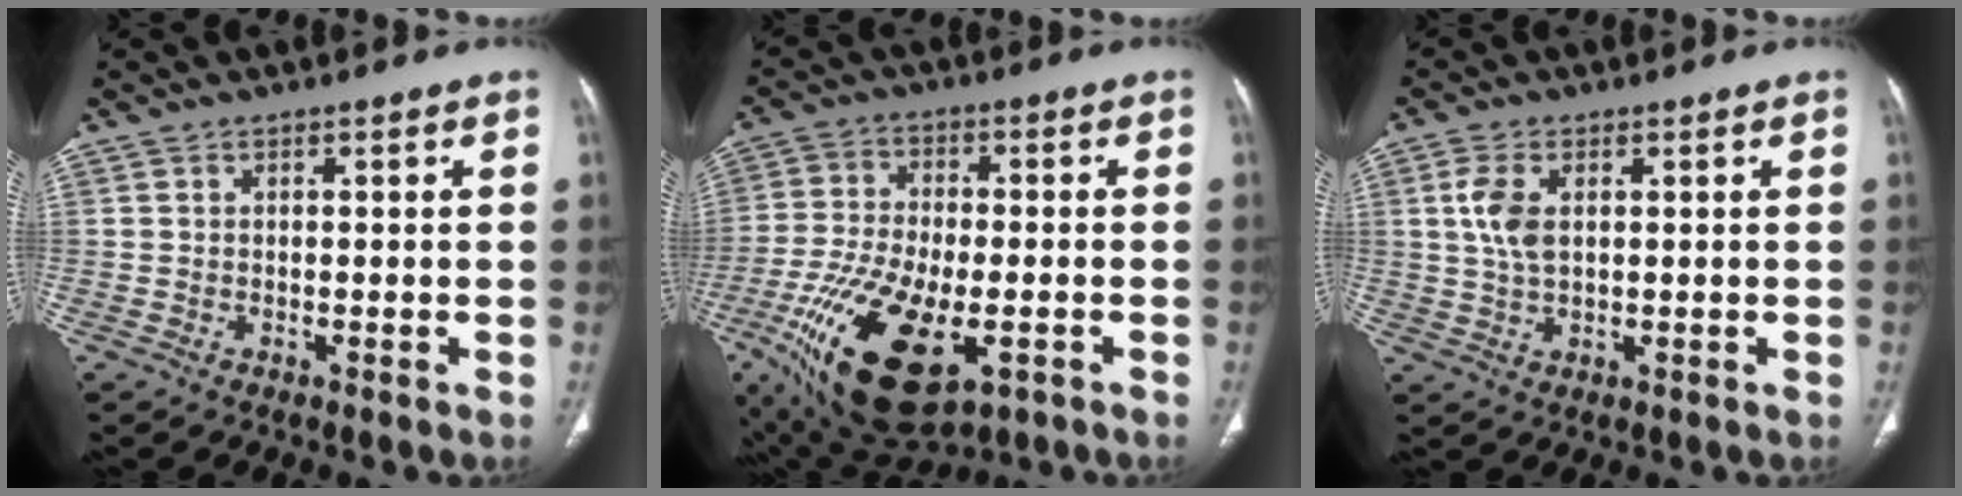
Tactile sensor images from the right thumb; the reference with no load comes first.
{"total": 20.4, "force": [-7.8, 9.4, 16.3], "torque": [-0.333, -0.005, -0.120]}
{"total": 5.8, "force": [1.4, 3.1, 4.7], "torque": [-0.106, 0.002, 0.027]}